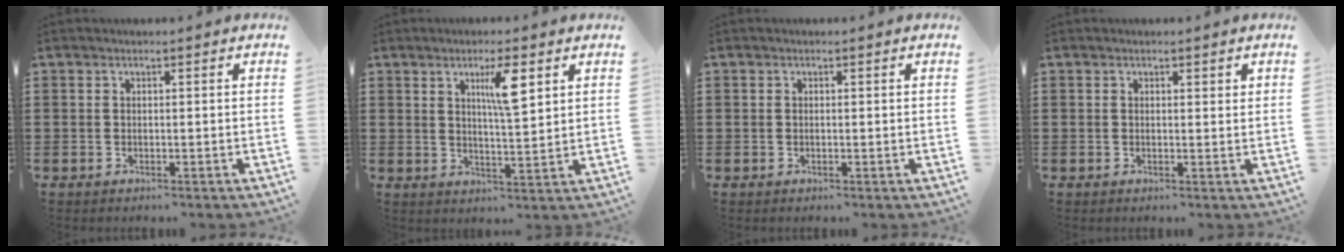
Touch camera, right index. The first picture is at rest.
{"total": 5.7, "force": [2.7, 1.0, 4.9], "torque": [-0.089, 0.002, 0.038]}
{"total": 0.0}
{"total": 0.5, "force": [0.4, 0.3, 0.2], "torque": [-0.004, 0.003, 0.008]}